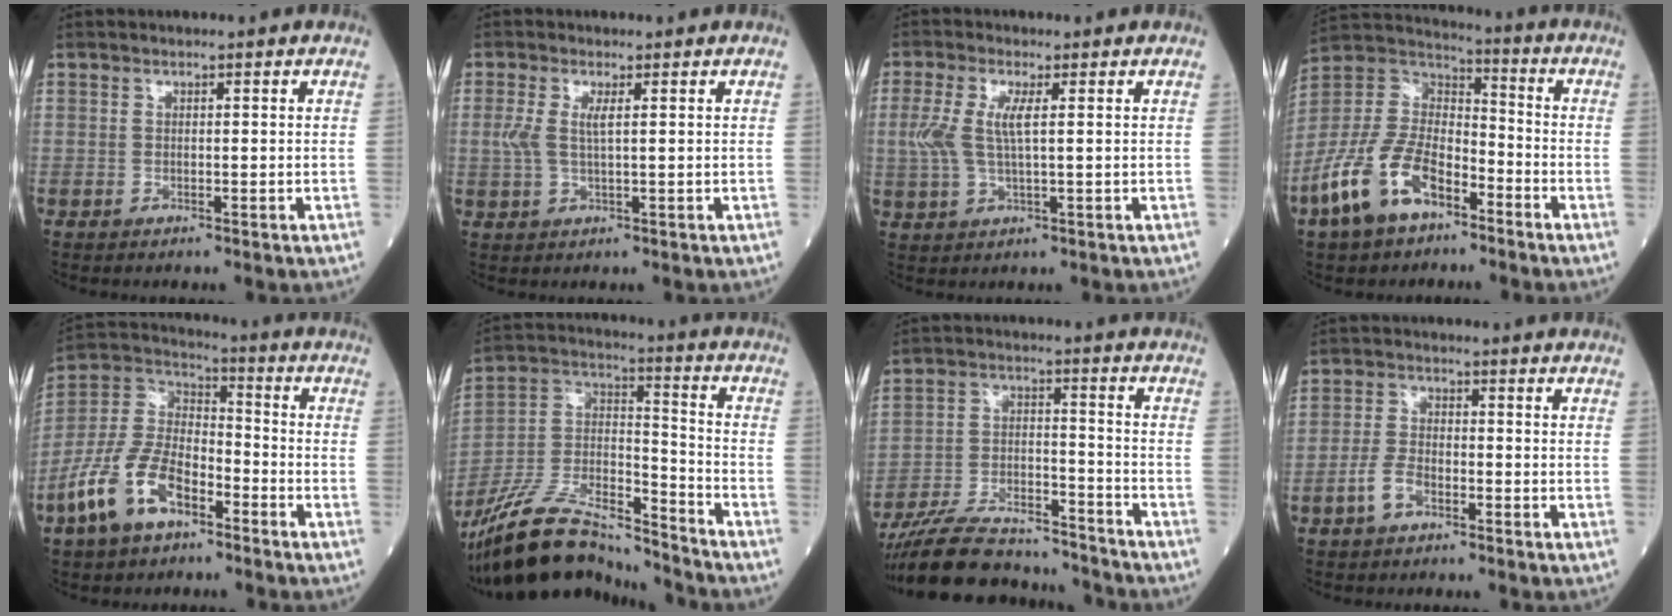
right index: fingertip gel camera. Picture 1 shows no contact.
{"total": 3.3, "force": [0.7, 0.8, 3.1], "torque": [-0.077, 0.006, 0.019]}
{"total": 5.5, "force": [0.9, 1.4, 5.2], "torque": [-0.132, 0.004, 0.022]}
{"total": 14.1, "force": [-7.9, 6.7, 9.5], "torque": [-0.214, 0.003, -0.154]}
{"total": 13.1, "force": [-7.2, 6.2, 9.0], "torque": [-0.205, 0.007, -0.142]}
{"total": 19.5, "force": [-17.5, 3.7, 7.8], "torque": [-0.168, 0.013, -0.321]}
{"total": 17.3, "force": [-16.0, 3.6, 5.3], "torque": [-0.108, 0.008, -0.261]}
{"total": 4.0, "force": [-2.1, 2.0, 2.7], "torque": [-0.060, 0.006, -0.043]}